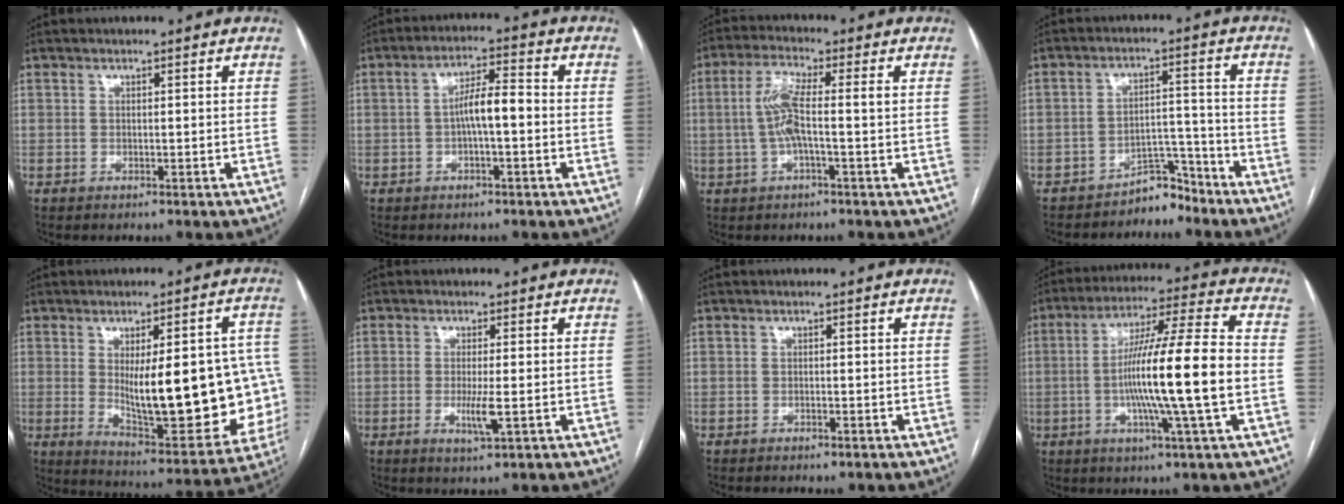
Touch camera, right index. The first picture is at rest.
{"total": 5.7, "force": [-0.7, 1.1, 5.5], "torque": [-0.099, 0.017, -0.012]}
{"total": 6.0, "force": [0.1, 0.7, 5.9], "torque": [-0.129, 0.018, -0.001]}
{"total": 4.7, "force": [-4.4, 1.6, 0.4], "torque": [0.004, 0.025, -0.067]}
{"total": 22.7, "force": [-0.6, 6.9, 21.6], "torque": [-0.228, 0.011, 0.026]}
{"total": 3.5, "force": [-0.7, 0.2, 3.4], "torque": [-0.068, -0.007, -0.009]}
{"total": 0.8, "force": [-0.6, 0.2, 0.5], "torque": [-0.010, -0.002, -0.006]}
{"total": 16.2, "force": [-2.1, -0.8, 16.1], "torque": [-0.277, 0.002, -0.043]}